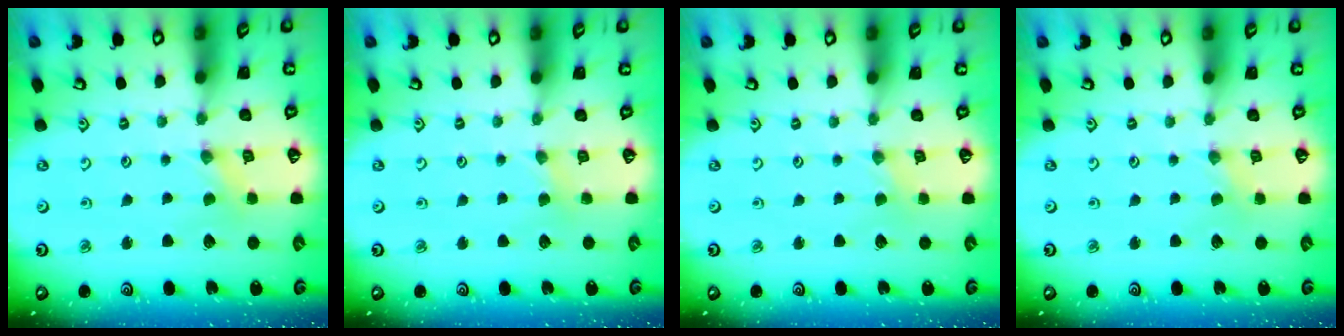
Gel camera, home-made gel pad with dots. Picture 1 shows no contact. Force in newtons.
{"total": 2.2, "press": 2.2, "slide": 0.4}
{"total": 0.0}
{"total": 0.0}